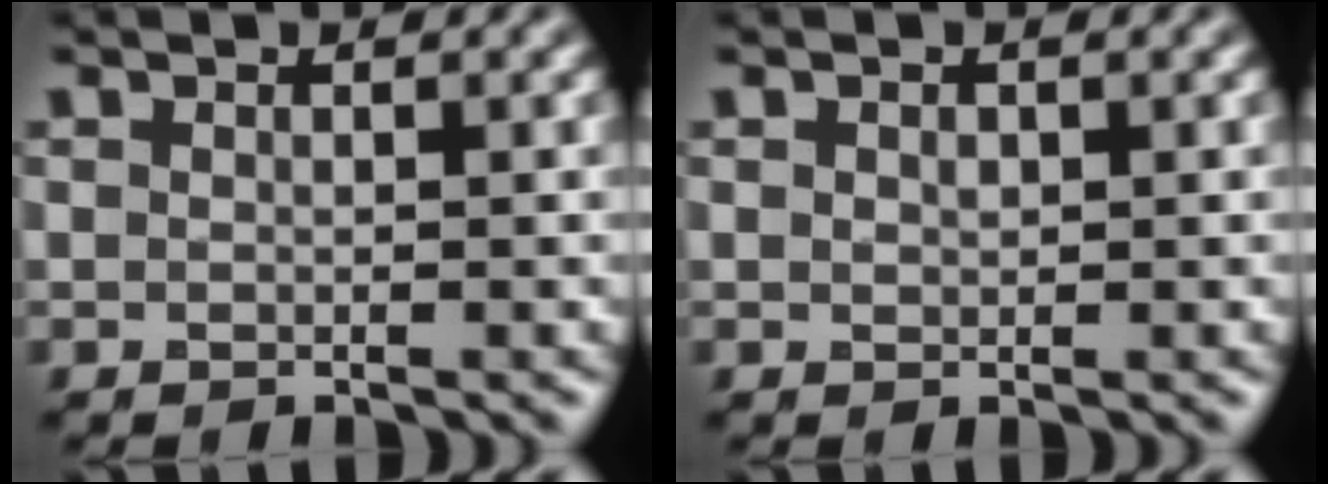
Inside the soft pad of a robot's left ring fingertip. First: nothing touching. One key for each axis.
{"total": 0.6, "fx": 0.3, "fy": 0.5, "fz": 0.3, "tx": -0.007, "ty": 0.000, "tz": 0.005}